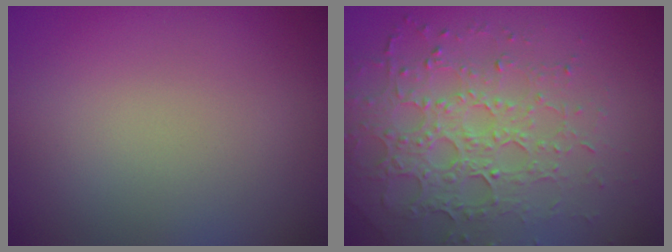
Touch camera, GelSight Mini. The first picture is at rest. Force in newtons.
{"total": 4.9, "press": 4.3, "slide": 2.3}